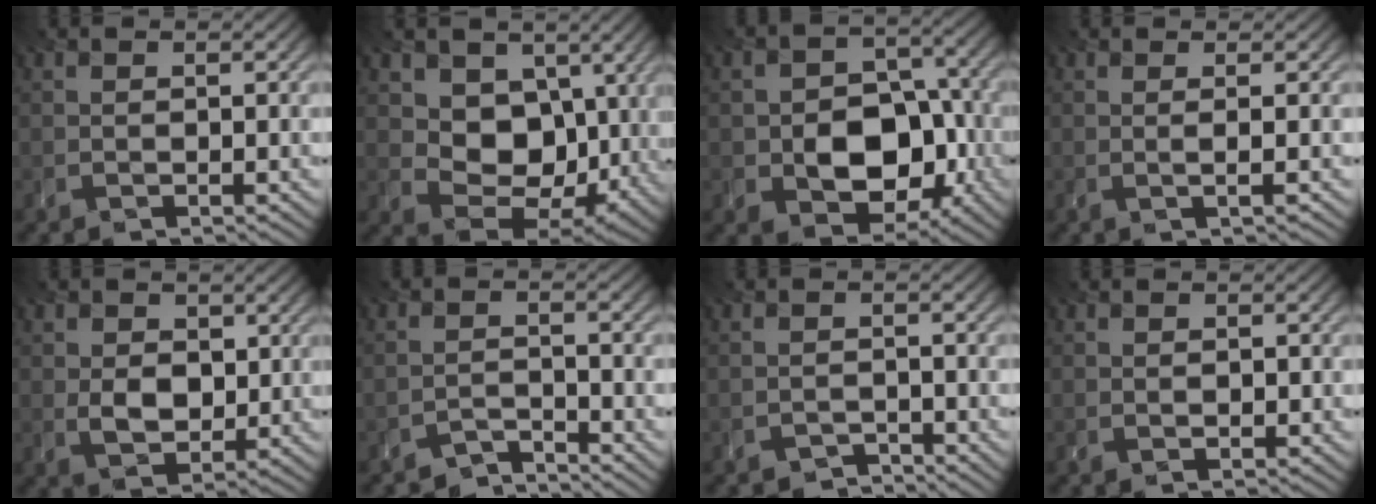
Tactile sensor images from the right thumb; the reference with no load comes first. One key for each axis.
{"total": 10.4, "fx": 3.0, "fy": 7.8, "fz": 6.1, "tx": -0.130, "ty": -0.026, "tz": 0.046}
{"total": 10.0, "fx": -2.4, "fy": 7.3, "fz": 6.4, "tx": -0.095, "ty": -0.014, "tz": -0.041}
{"total": 1.7, "fx": 0.2, "fy": 0.3, "fz": 1.6, "tx": -0.030, "ty": 0.003, "tz": -0.005}
{"total": 4.6, "fx": 0.9, "fy": 3.5, "fz": 2.9, "tx": -0.063, "ty": -0.009, "tz": 0.016}
{"total": 2.5, "fx": -2.5, "fy": 0.3, "fz": 0.3, "tx": 0.002, "ty": 0.003, "tz": -0.054}
{"total": 1.6, "fx": -1.5, "fy": 0.4, "fz": 0.0, "tx": 0.007, "ty": 0.001, "tz": -0.031}
{"total": 0.9, "fx": 0.1, "fy": 0.5, "fz": 0.7, "tx": -0.008, "ty": -0.004, "tz": 0.003}